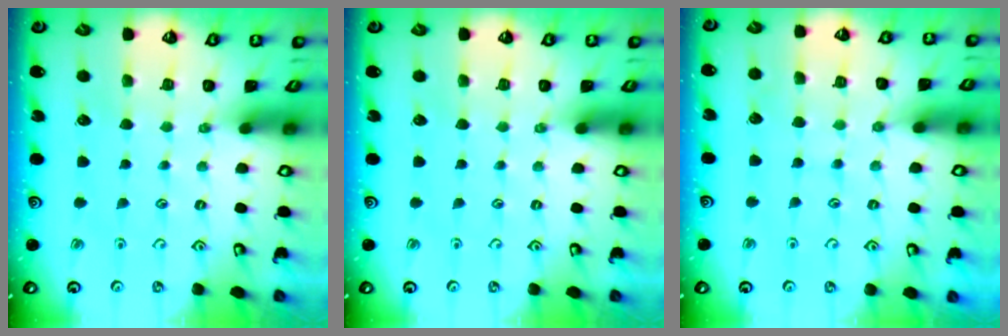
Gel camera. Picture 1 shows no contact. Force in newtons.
{"total": 0.0}
{"total": 4.3, "press": 4.2, "slide": 0.5}